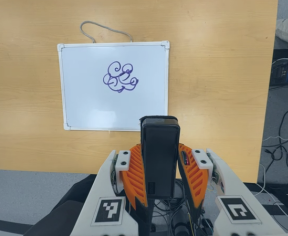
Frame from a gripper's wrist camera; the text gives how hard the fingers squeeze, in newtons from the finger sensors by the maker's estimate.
{"total": 5.8, "left": 3.7, "right": 8.0}